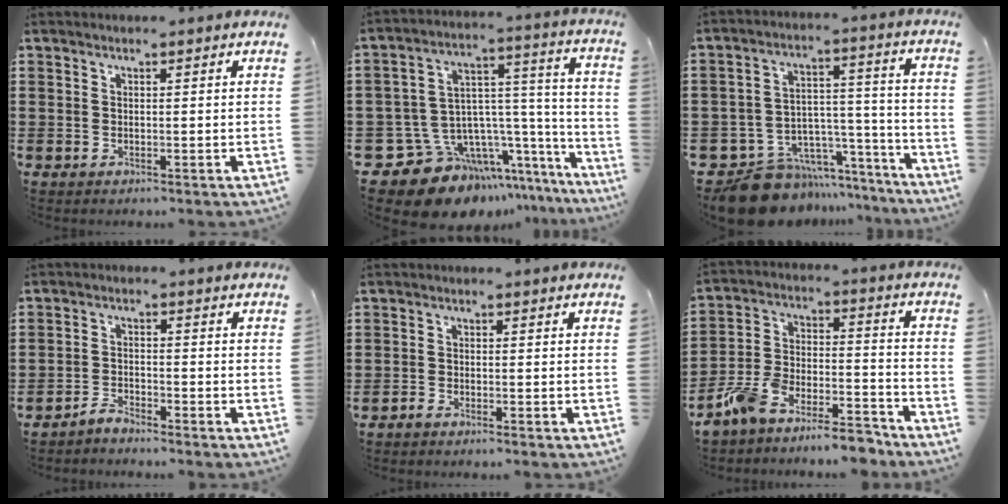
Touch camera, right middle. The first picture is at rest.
{"total": 10.5, "force": [-7.5, 6.6, 3.3], "torque": [-0.096, -0.011, -0.134]}
{"total": 11.5, "force": [-10.0, 5.2, 2.4], "torque": [-0.048, 0.038, -0.182]}
{"total": 2.6, "force": [-2.6, 0.1, 0.0], "torque": [-0.007, 0.003, -0.054]}
{"total": 1.1, "force": [-1.1, -0.1, 0.3], "torque": [-0.008, -0.003, -0.020]}
{"total": 9.6, "force": [-9.1, 1.4, 2.8], "torque": [-0.045, 0.026, -0.178]}